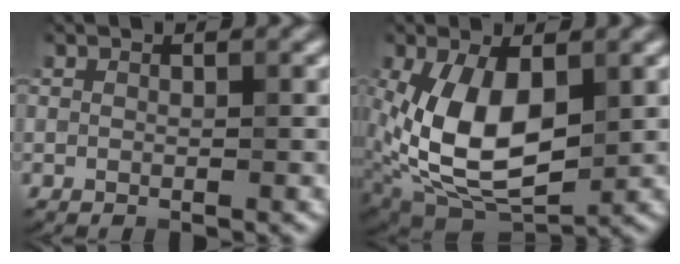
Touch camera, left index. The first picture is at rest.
{"total": 9.9, "force": [0.2, 5.5, 8.3], "torque": [-0.177, -0.003, 0.004]}